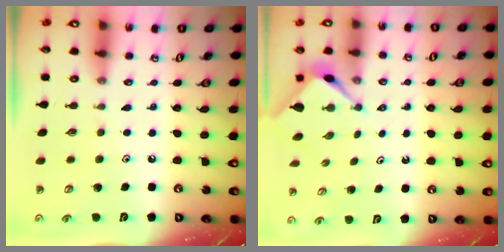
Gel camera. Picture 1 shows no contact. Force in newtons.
{"total": 3.0, "press": 3.0, "slide": 0.2}